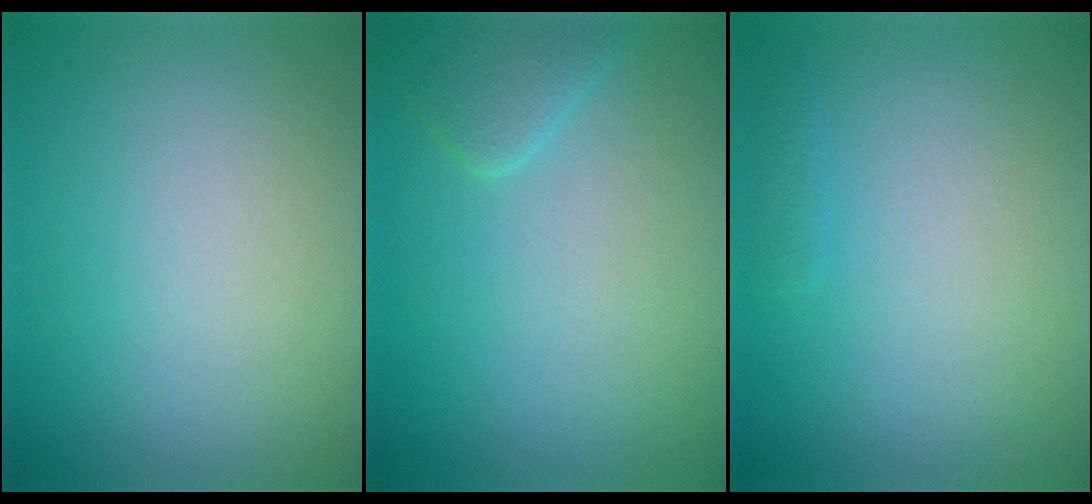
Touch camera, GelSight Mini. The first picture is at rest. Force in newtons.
{"total": 1.7, "press": 1.7, "slide": 0.2}
{"total": 0.7, "press": 0.7, "slide": 0.1}